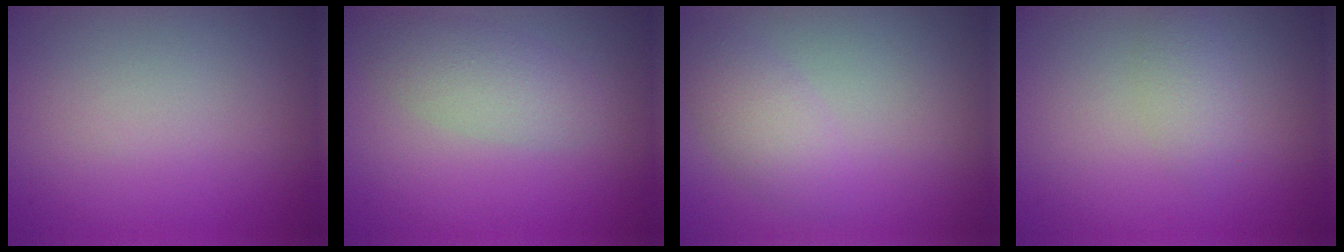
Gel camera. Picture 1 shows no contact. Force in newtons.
{"total": 2.8, "press": 2.8, "slide": 0.2}
{"total": 2.4, "press": 2.4, "slide": 0.2}
{"total": 1.6, "press": 1.6, "slide": 0.0}